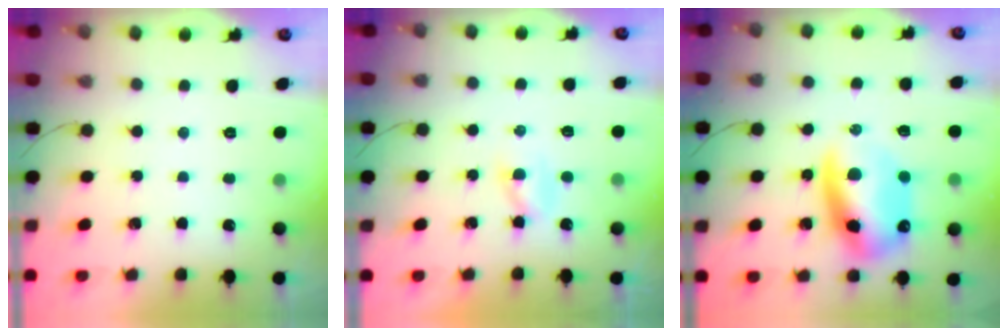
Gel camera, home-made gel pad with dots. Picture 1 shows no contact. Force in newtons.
{"total": 2.0, "press": 1.8, "slide": 0.9}
{"total": 15.3, "press": 14.7, "slide": 4.1}